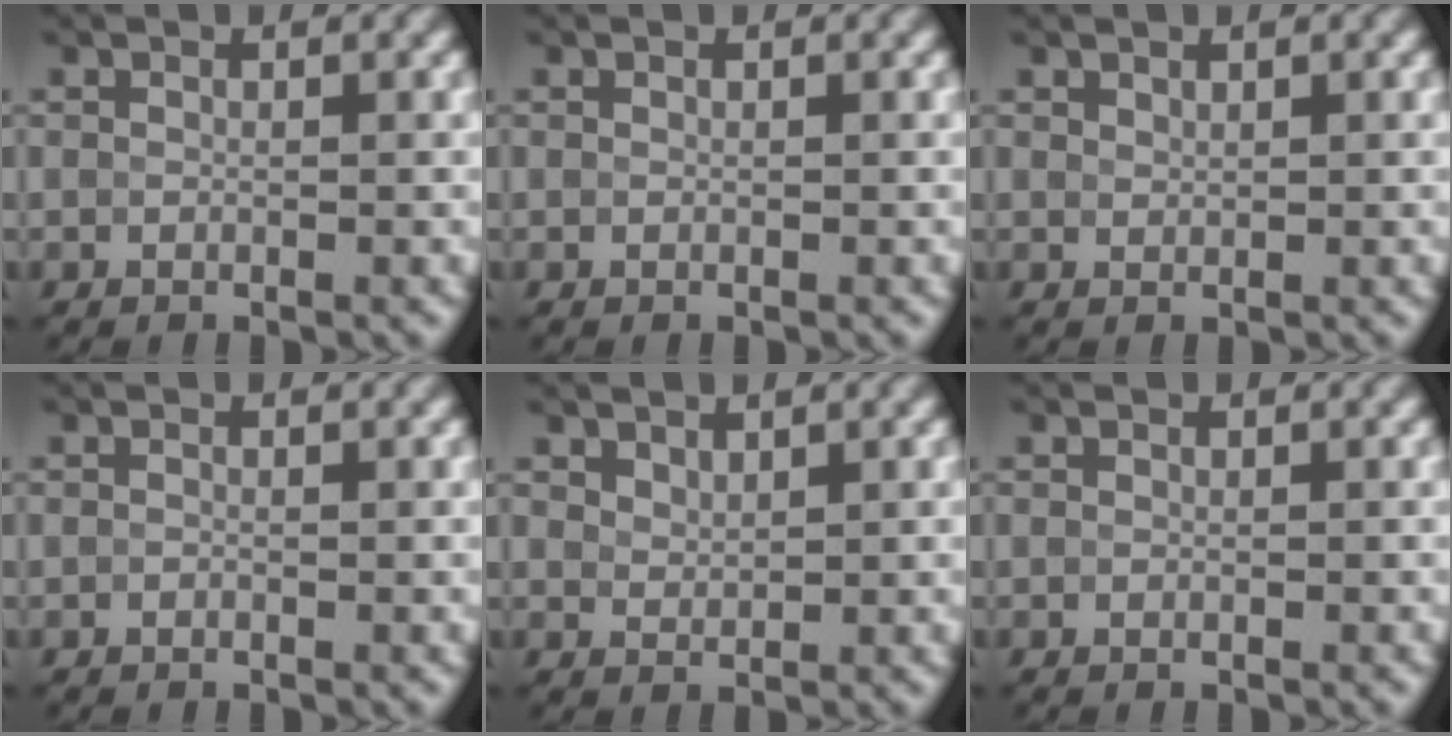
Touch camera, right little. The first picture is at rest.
{"total": 0.0}
{"total": 0.8, "force": [0.8, 0.2, 0.1], "torque": [-0.002, -0.002, 0.018]}
{"total": 0.0}
{"total": 1.5, "force": [1.4, 0.6, 0.4], "torque": [-0.011, -0.001, 0.032]}
{"total": 0.0}